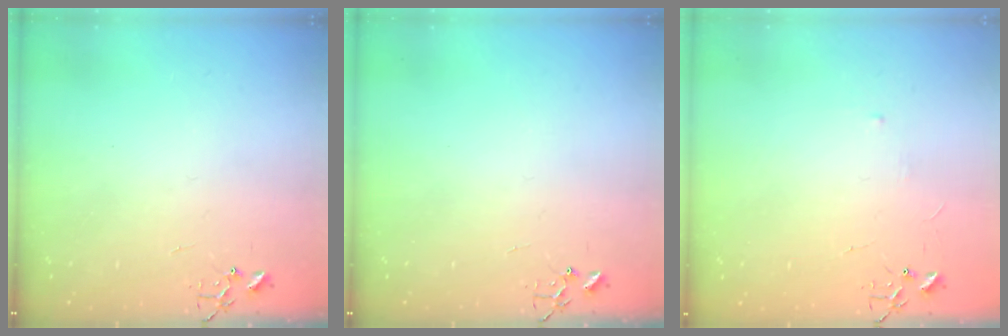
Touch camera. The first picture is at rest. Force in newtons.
{"total": 0.0}
{"total": 2.9, "press": 2.9, "slide": 0.4}